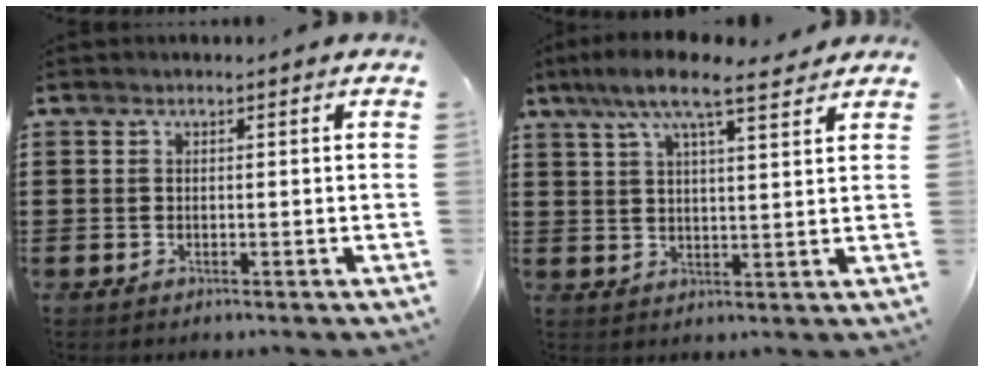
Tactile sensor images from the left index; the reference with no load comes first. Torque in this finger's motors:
{"motor_torque": [2.14, 0.00, 0.38, 0.20]}